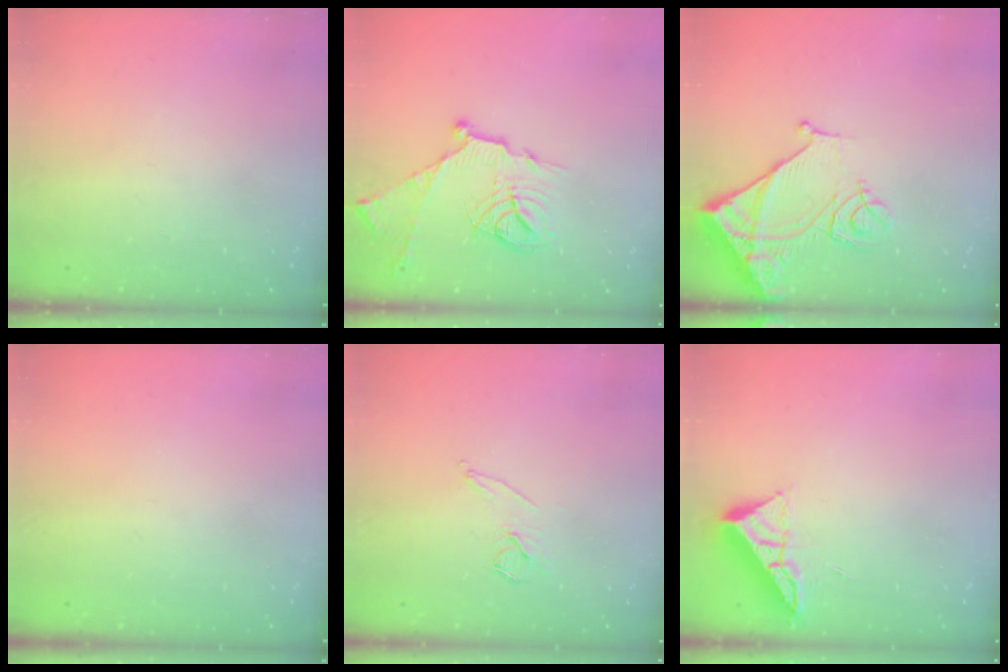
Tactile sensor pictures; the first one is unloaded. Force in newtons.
{"total": 16.0, "press": 16.0, "slide": 1.4}
{"total": 12.4, "press": 12.3, "slide": 1.6}
{"total": 0.0}
{"total": 7.4, "press": 6.8, "slide": 3.1}
{"total": 6.0, "press": 5.9, "slide": 0.6}